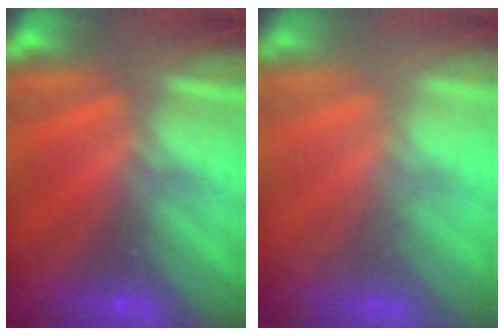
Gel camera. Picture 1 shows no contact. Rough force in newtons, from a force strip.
{"total": 2.4}